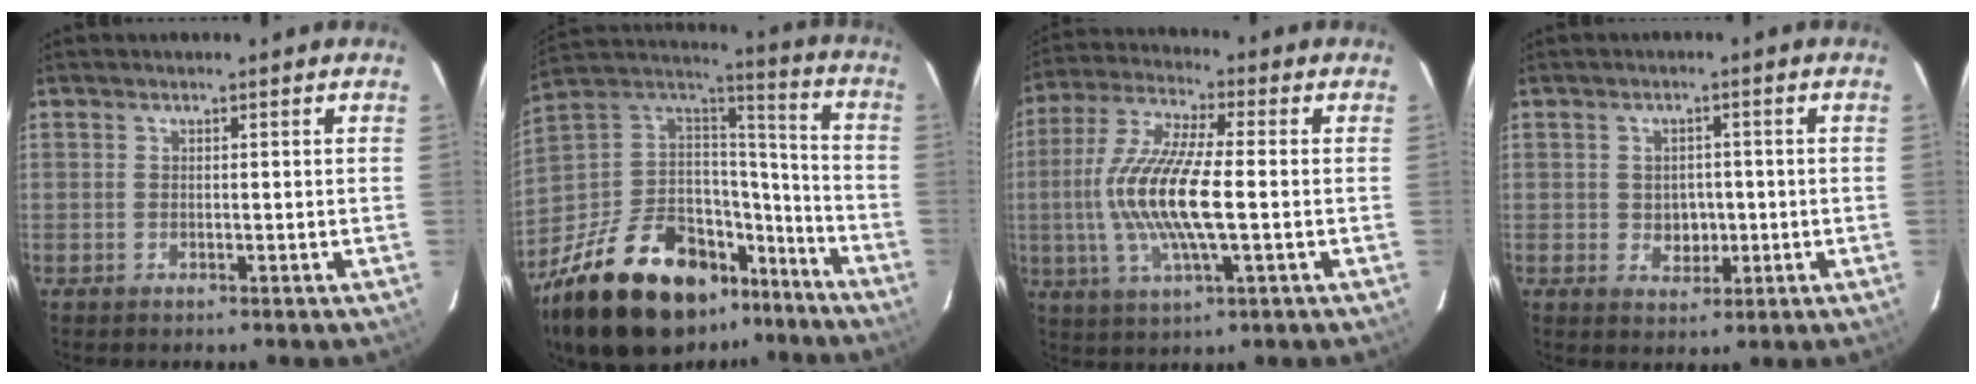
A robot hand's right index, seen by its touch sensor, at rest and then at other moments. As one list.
[{"total": 31.2, "force": [-20.3, 15.0, 18.3], "torque": [-0.361, 0.002, -0.312]}, {"total": 16.1, "force": [-1.5, 3.3, 15.7], "torque": [-0.314, -0.002, -0.032]}, {"total": 3.9, "force": [-0.4, 3.4, 1.8], "torque": [-0.034, 0.006, 0.004]}]